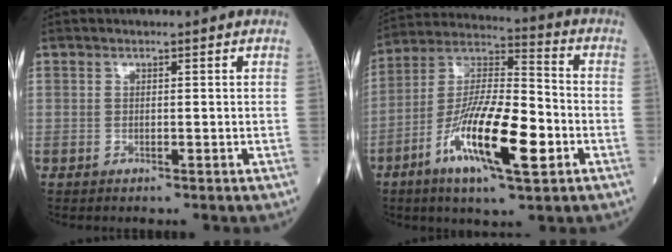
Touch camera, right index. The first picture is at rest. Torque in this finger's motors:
{"motor_torque": [0.81, -0.30, 1.05, 0.21]}